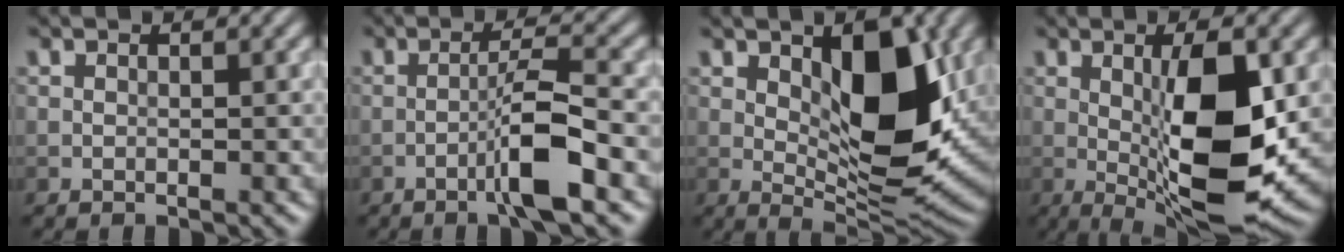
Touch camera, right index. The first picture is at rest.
{"total": 4.7, "force": [-2.1, 0.3, 4.2], "torque": [-0.071, 0.015, -0.046]}
{"total": 9.6, "force": [1.8, 4.3, 8.4], "torque": [-0.124, -0.010, 0.035]}
{"total": 10.1, "force": [-0.1, 3.0, 9.6], "torque": [-0.154, -0.010, 0.005]}